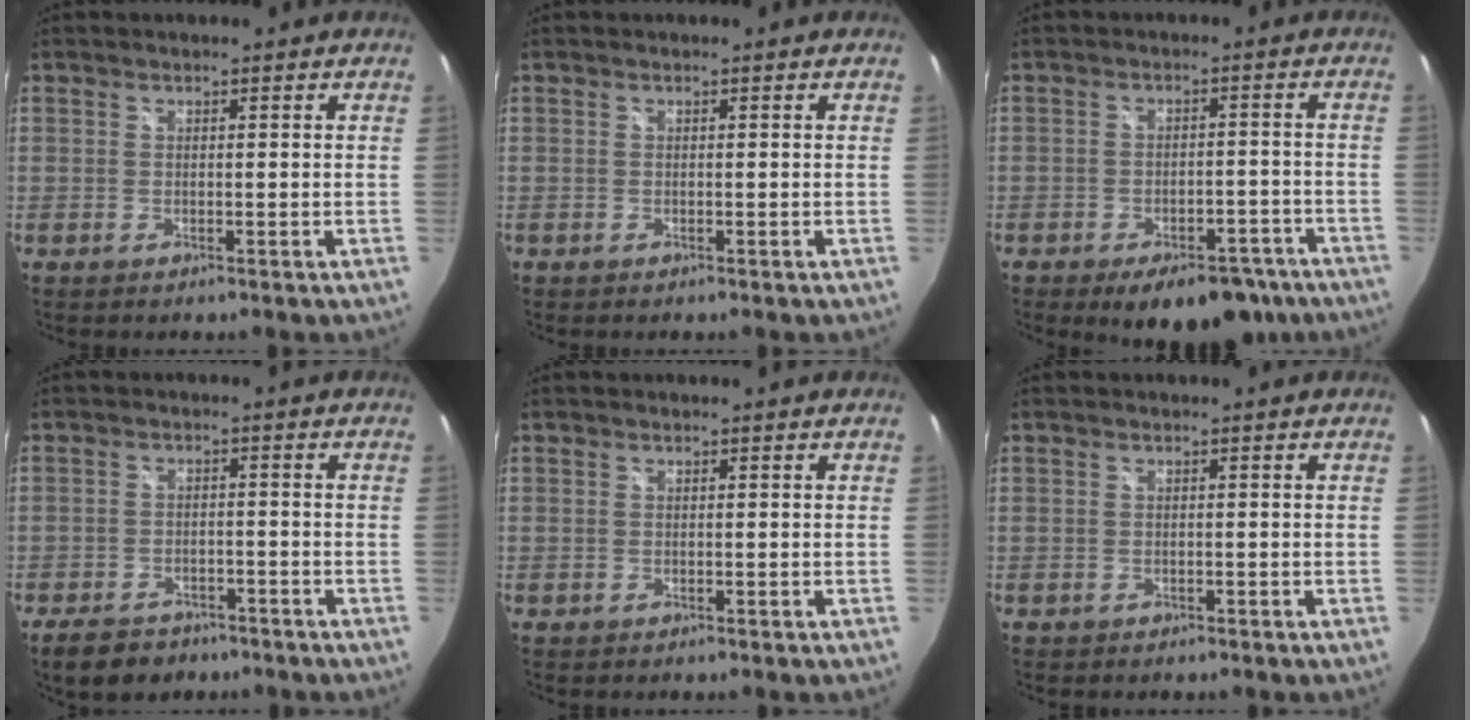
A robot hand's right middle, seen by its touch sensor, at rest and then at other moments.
{"total": 0.0}
{"total": 13.1, "force": [-9.3, 6.6, 6.5], "torque": [-0.109, 0.009, -0.110]}
{"total": 8.0, "force": [-5.8, 4.5, 3.2], "torque": [-0.084, 0.003, -0.087]}
{"total": 0.0}
{"total": 0.6, "force": [-0.4, 0.5, 0.1], "torque": [-0.004, -0.001, -0.002]}